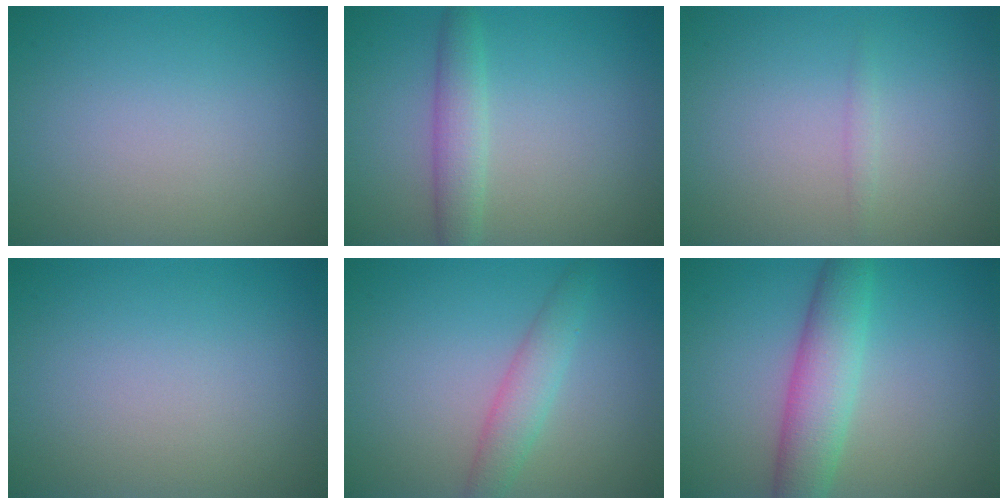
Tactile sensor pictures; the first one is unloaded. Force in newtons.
{"total": 2.7, "press": 2.7, "slide": 0.1}
{"total": 0.7, "press": 0.7, "slide": 0.0}
{"total": 0.0}
{"total": 2.7, "press": 2.7, "slide": 0.0}
{"total": 5.3, "press": 5.3, "slide": 0.1}